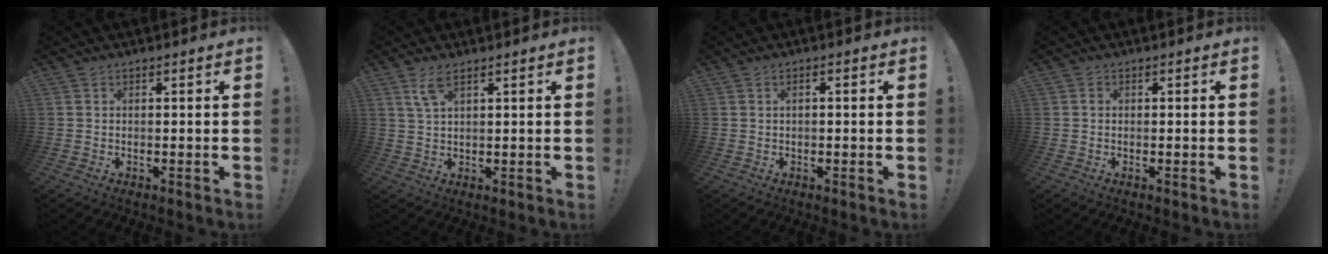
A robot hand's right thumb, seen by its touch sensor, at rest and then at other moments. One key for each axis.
{"total": 5.1, "fx": 3.0, "fy": 1.8, "fz": 3.7, "tx": -0.072, "ty": -0.005, "tz": 0.054}
{"total": 1.2, "fx": -0.2, "fy": 0.2, "fz": 1.1, "tx": -0.023, "ty": 0.004, "tz": -0.004}
{"total": 0.7, "fx": -0.2, "fy": 0.6, "fz": 0.2, "tx": -0.007, "ty": 0.004, "tz": -0.003}